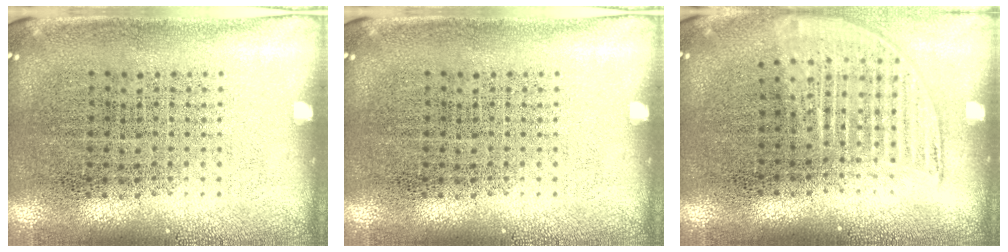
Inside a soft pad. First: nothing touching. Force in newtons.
{"total": 0.0}
{"total": 1.3, "press": 1.2, "slide": 0.6}